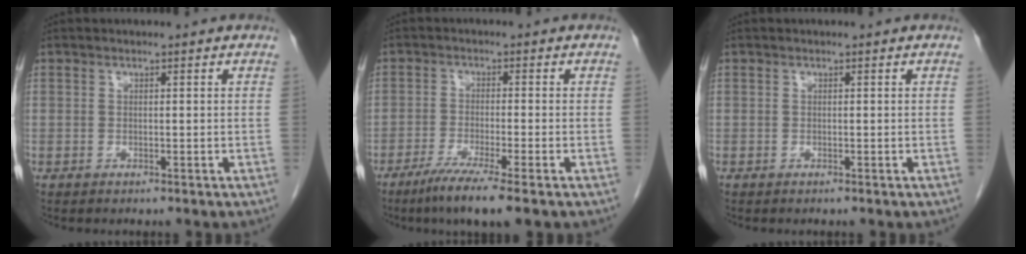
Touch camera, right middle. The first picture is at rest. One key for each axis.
{"total": 7.1, "fx": -4.7, "fy": -0.5, "fz": 5.3, "tx": -0.097, "ty": -0.022, "tz": -0.081}
{"total": 0.0}